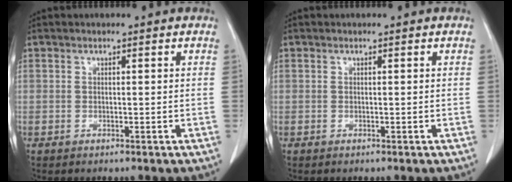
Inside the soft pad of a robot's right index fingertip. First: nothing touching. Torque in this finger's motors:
{"motor_torque": [0.00, 0.00, 0.00, 0.00]}